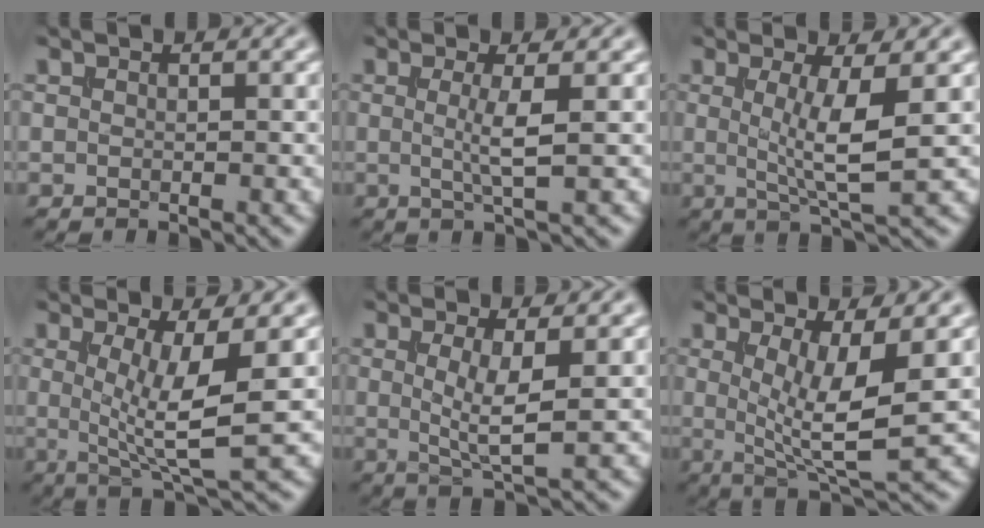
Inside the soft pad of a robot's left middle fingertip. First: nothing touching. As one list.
[{"total": 2.6, "force": [0.2, 0.4, 2.6], "torque": [-0.047, -0.004, -0.002]}, {"total": 4.8, "force": [0.4, 0.9, 4.7], "torque": [-0.082, -0.010, 0.009]}, {"total": 6.1, "force": [0.4, 1.4, 5.9], "torque": [-0.101, -0.010, 0.008]}, {"total": 3.4, "force": [0.4, 0.6, 3.3], "torque": [-0.065, -0.011, 0.008]}, {"total": 6.3, "force": [0.4, 1.6, 6.1], "torque": [-0.103, -0.015, 0.011]}]